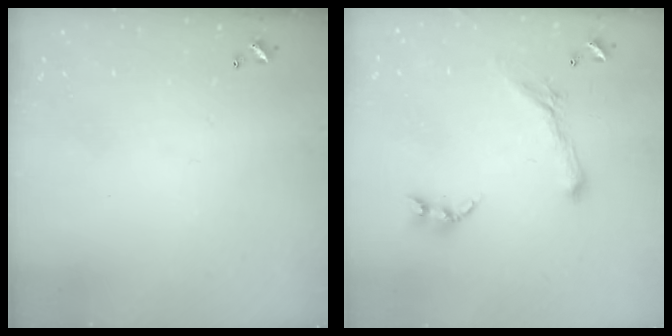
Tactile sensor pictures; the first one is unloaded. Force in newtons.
{"total": 0.8, "press": 0.8, "slide": 0.2}